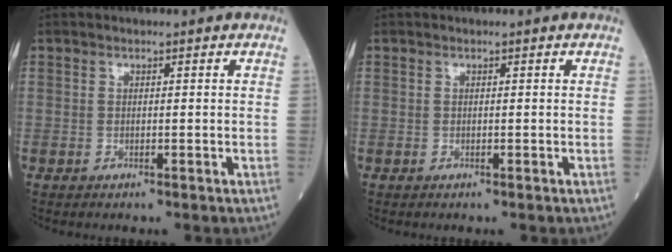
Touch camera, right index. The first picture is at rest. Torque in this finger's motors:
{"motor_torque": [0.01, 0.01, 0.00, -0.01]}